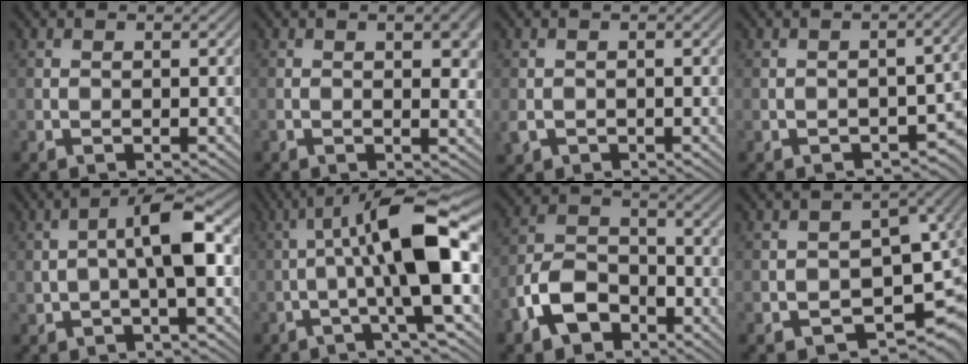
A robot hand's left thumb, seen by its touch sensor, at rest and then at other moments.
{"total": 4.8, "force": [0.9, 1.4, 4.5], "torque": [-0.070, 0.001, 0.015]}
{"total": 1.8, "force": [-0.7, 1.4, 0.9], "torque": [-0.026, -0.011, -0.015]}
{"total": 5.3, "force": [-2.9, 2.4, 3.7], "torque": [-0.041, -0.006, -0.039]}
{"total": 6.0, "force": [0.0, 1.8, 5.8], "torque": [-0.105, 0.015, -0.004]}
{"total": 11.8, "force": [-0.6, 1.8, 11.6], "torque": [-0.182, 0.031, -0.018]}
{"total": 8.1, "force": [-4.5, 4.9, 4.5], "torque": [-0.101, 0.001, -0.104]}
{"total": 10.3, "force": [-3.4, 6.7, 7.2], "torque": [-0.087, -0.034, -0.040]}